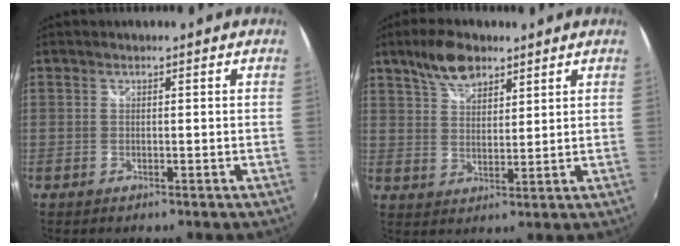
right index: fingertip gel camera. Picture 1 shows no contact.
{"total": 8.1, "force": [5.6, 3.6, 4.5], "torque": [-0.084, 0.019, 0.103]}